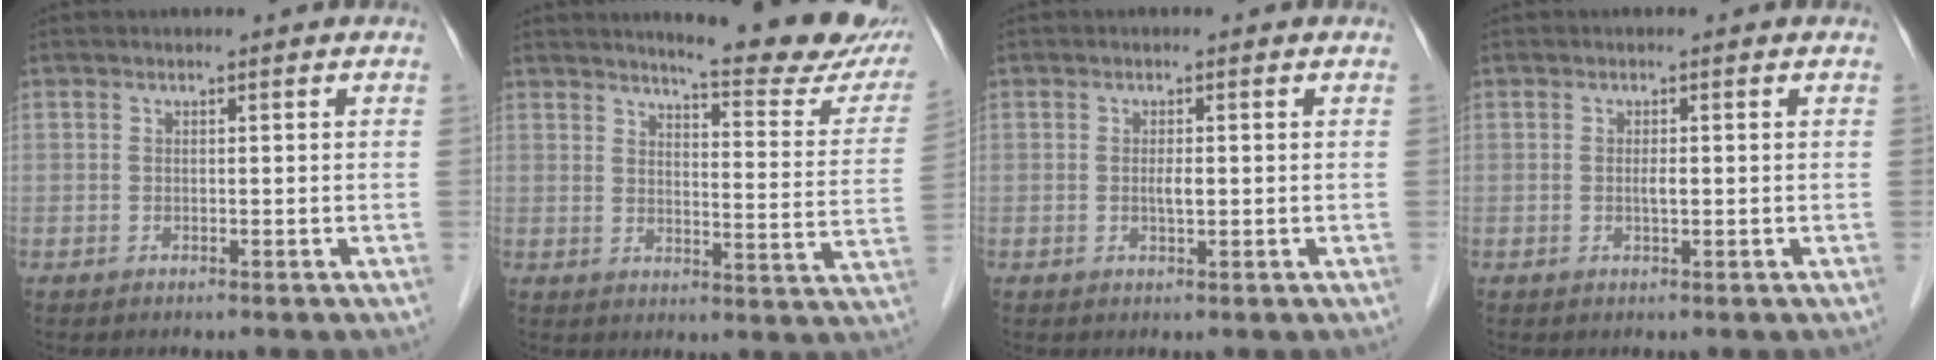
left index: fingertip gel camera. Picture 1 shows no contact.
{"total": 17.3, "force": [15.3, 2.0, 7.9], "torque": [-0.092, -0.066, 0.170]}
{"total": 1.5, "force": [0.0, 0.3, 1.5], "torque": [-0.028, 0.000, 0.000]}
{"total": 0.8, "force": [0.0, 0.2, 0.8], "torque": [-0.015, -0.001, -0.001]}